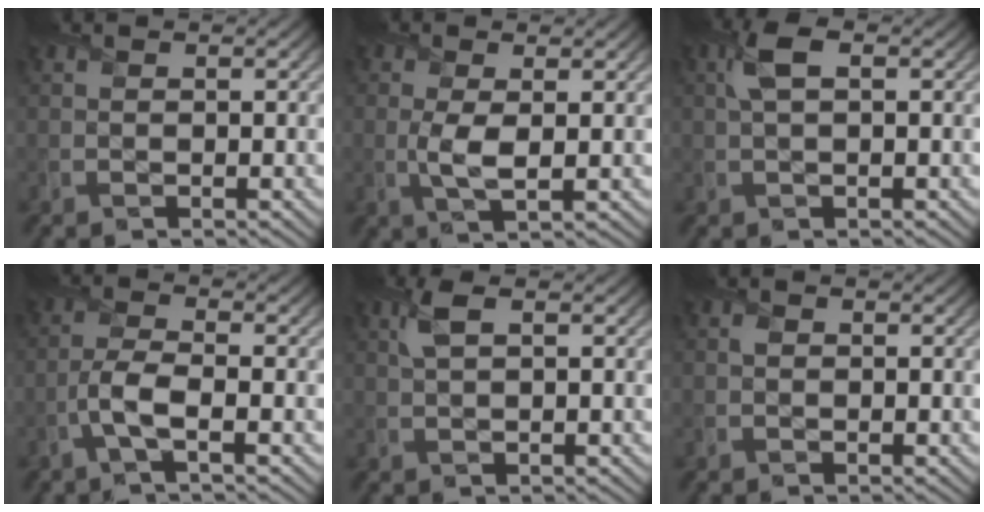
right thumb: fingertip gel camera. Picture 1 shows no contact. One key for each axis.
{"total": 3.6, "fx": 0.2, "fy": 1.4, "fz": 3.3, "tx": -0.078, "ty": -0.001, "tz": 0.004}
{"total": 3.2, "fx": 0.9, "fy": 1.3, "fz": 2.8, "tx": -0.067, "ty": 0.011, "tz": 0.013}
{"total": 4.2, "fx": -1.8, "fy": 1.1, "fz": 3.7, "tx": -0.085, "ty": 0.007, "tz": -0.046}
{"total": 2.6, "fx": 1.1, "fy": 0.9, "fz": 2.2, "tx": -0.055, "ty": 0.010, "tz": 0.019}
{"total": 0.6, "fx": 0.1, "fy": 0.6, "fz": 0.2, "tx": -0.004, "ty": -0.001, "tz": -0.005}